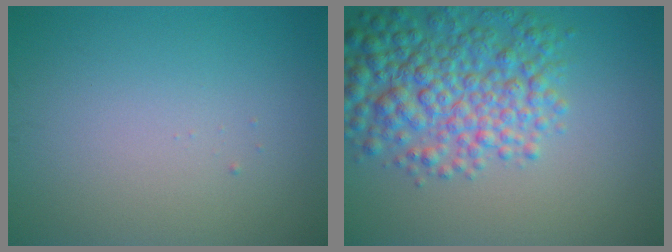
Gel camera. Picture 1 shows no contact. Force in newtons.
{"total": 7.2, "press": 7.2, "slide": 0.2}